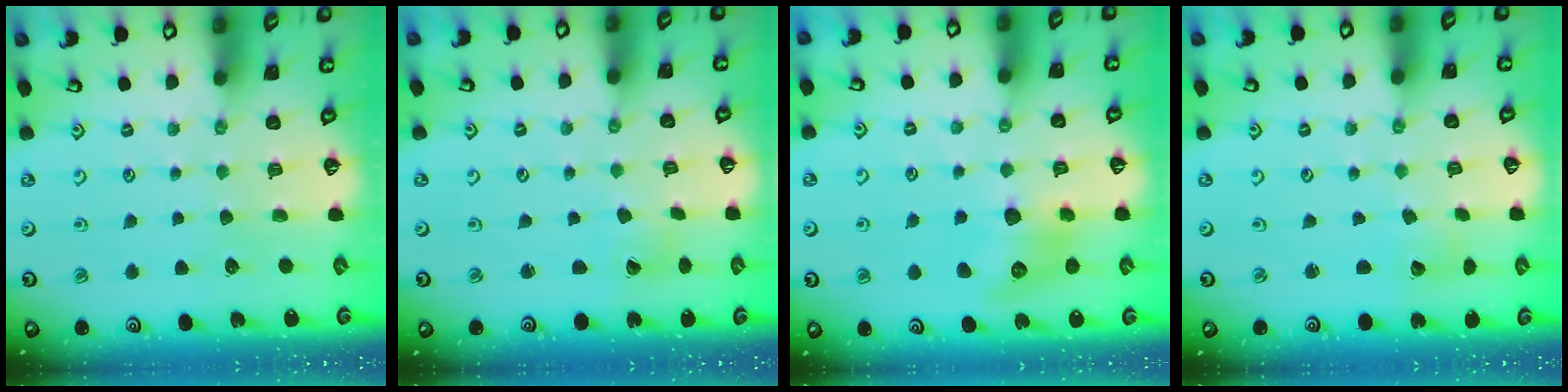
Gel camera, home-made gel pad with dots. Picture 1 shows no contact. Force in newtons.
{"total": 2.9, "press": 2.9, "slide": 0.2}
{"total": 11.8, "press": 11.8, "slide": 0.9}
{"total": 2.0, "press": 2.0, "slide": 0.1}